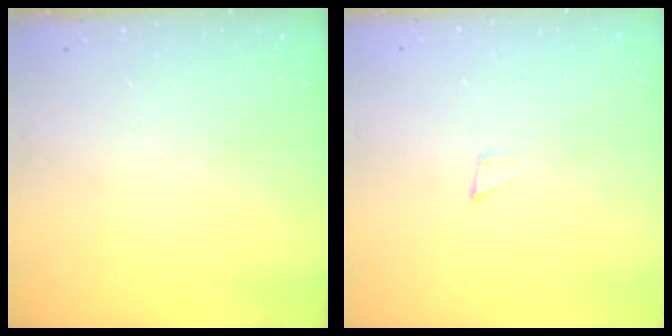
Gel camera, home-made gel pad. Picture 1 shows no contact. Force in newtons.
{"total": 3.2, "press": 3.2, "slide": 0.3}